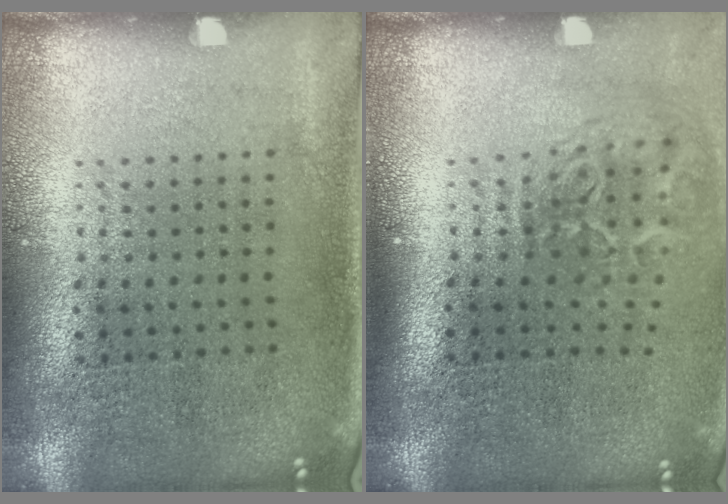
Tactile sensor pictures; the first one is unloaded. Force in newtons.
{"total": 2.0, "press": 1.3, "slide": 1.5}